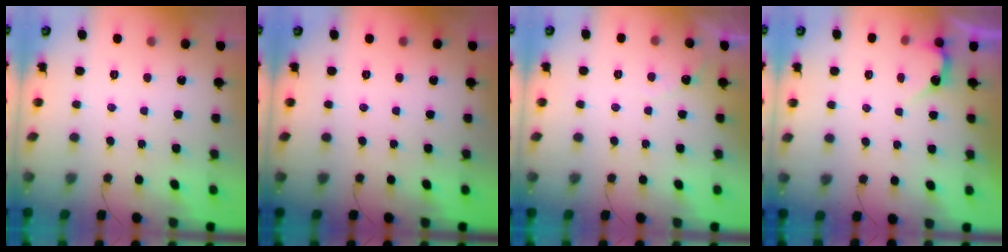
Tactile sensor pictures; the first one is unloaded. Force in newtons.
{"total": 0.0}
{"total": 2.3, "press": 2.3, "slide": 0.1}
{"total": 2.8, "press": 2.8, "slide": 0.2}